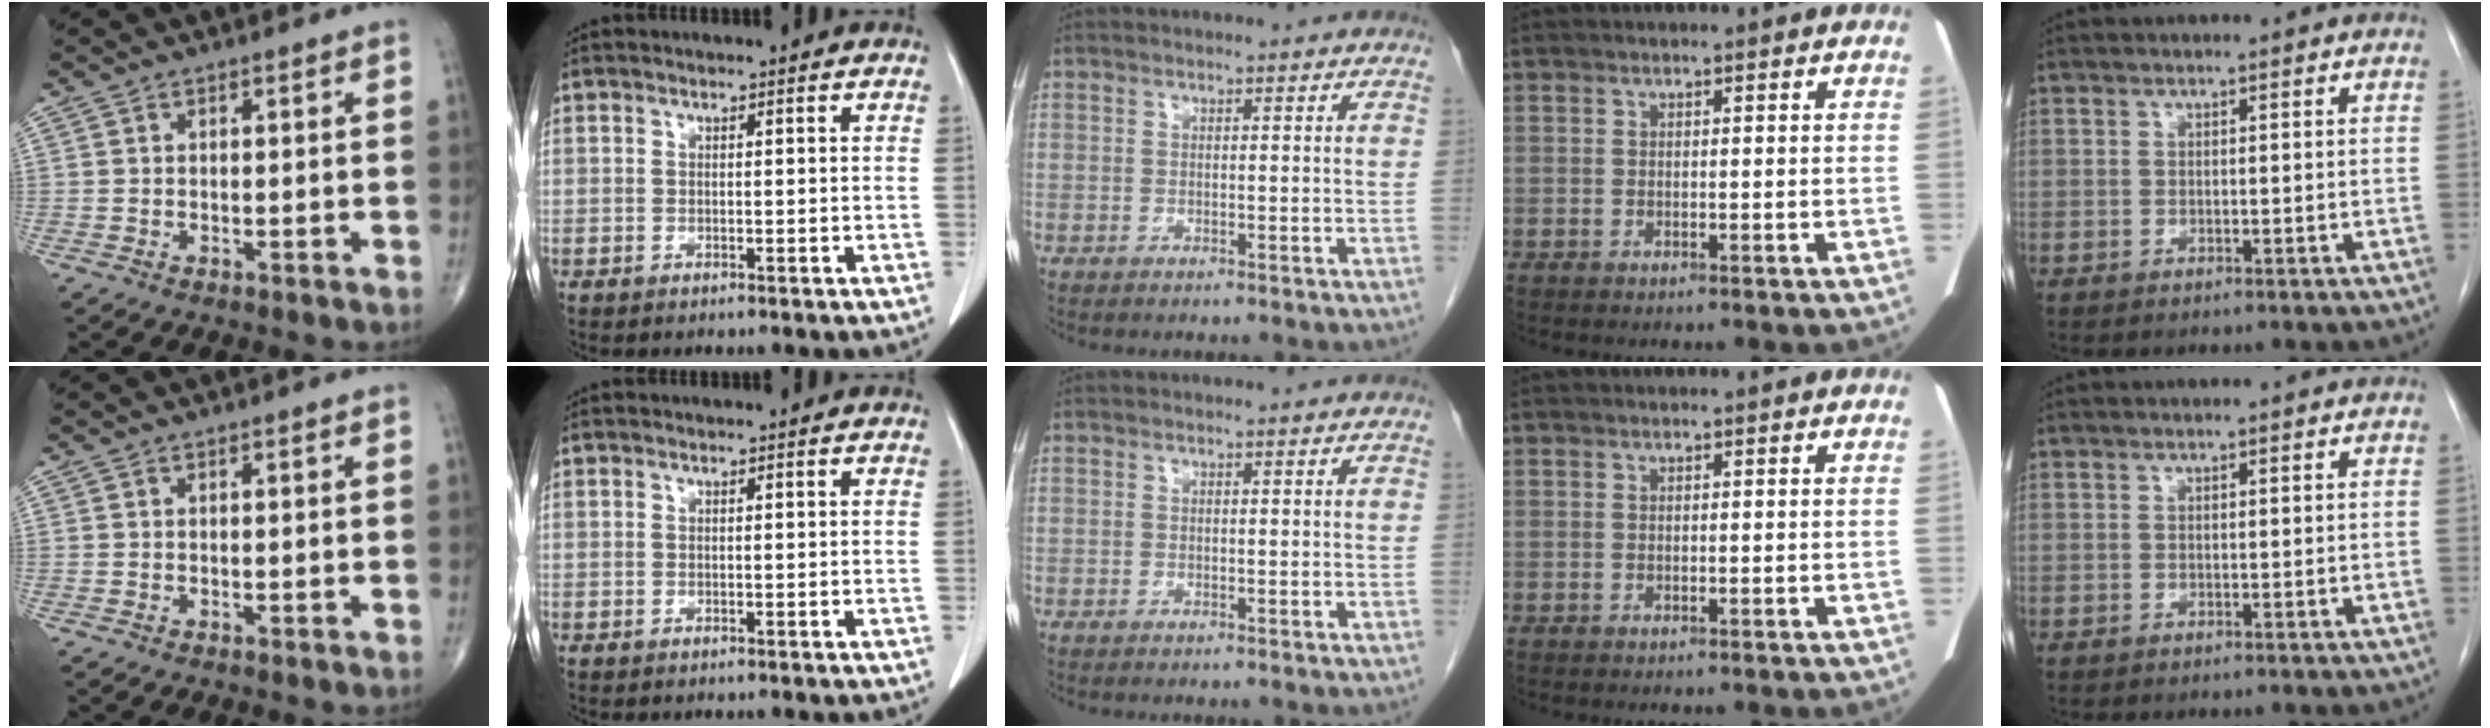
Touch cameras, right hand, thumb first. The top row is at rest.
{}